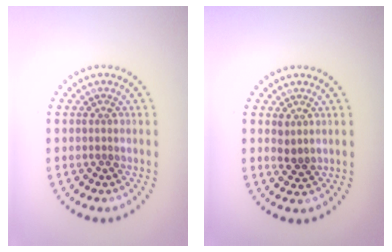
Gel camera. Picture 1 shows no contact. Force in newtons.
{"total": 1.3, "press": 1.2, "slide": 0.6}